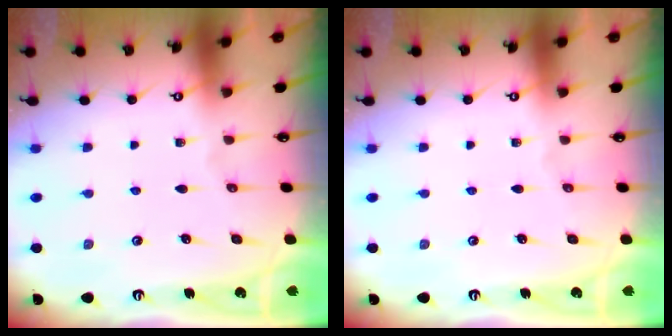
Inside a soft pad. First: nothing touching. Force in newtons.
{"total": 0.0}